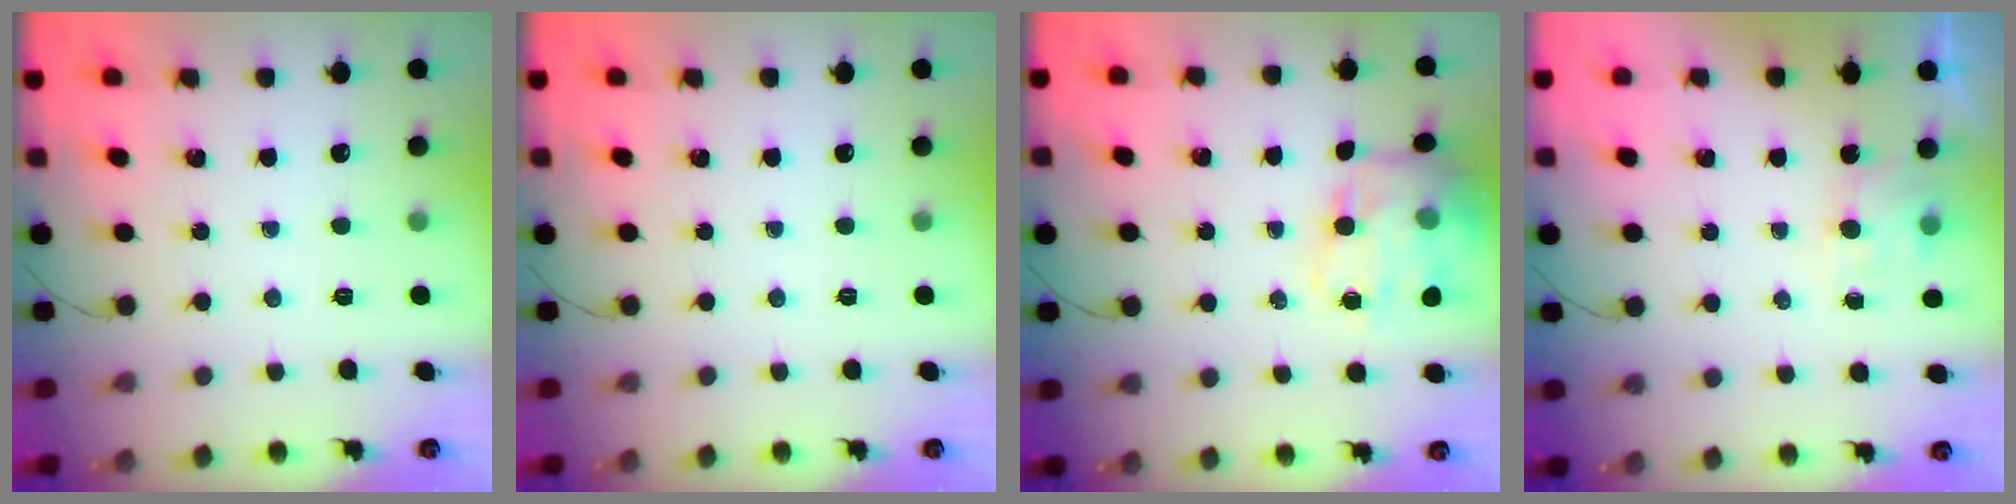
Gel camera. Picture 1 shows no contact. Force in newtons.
{"total": 0.0}
{"total": 13.8, "press": 13.6, "slide": 2.3}
{"total": 2.2, "press": 2.0, "slide": 0.9}